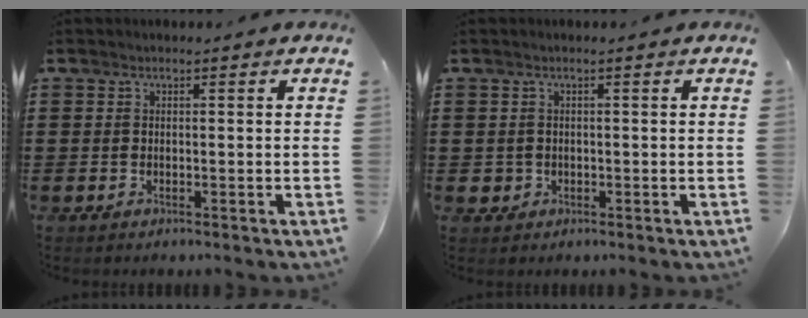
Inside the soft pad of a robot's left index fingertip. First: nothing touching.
{"total": 1.0, "force": [0.0, 1.0, 0.2], "torque": [-0.008, 0.005, -0.002]}